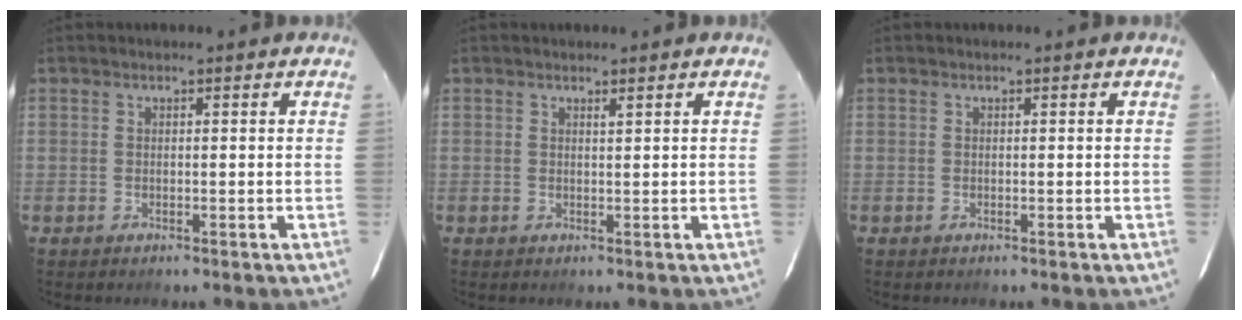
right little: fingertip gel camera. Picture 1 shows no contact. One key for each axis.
{"total": 0.5, "fx": 0.4, "fy": -0.1, "fz": 0.3, "tx": -0.005, "ty": 0.000, "tz": 0.007}
{"total": 0.0}